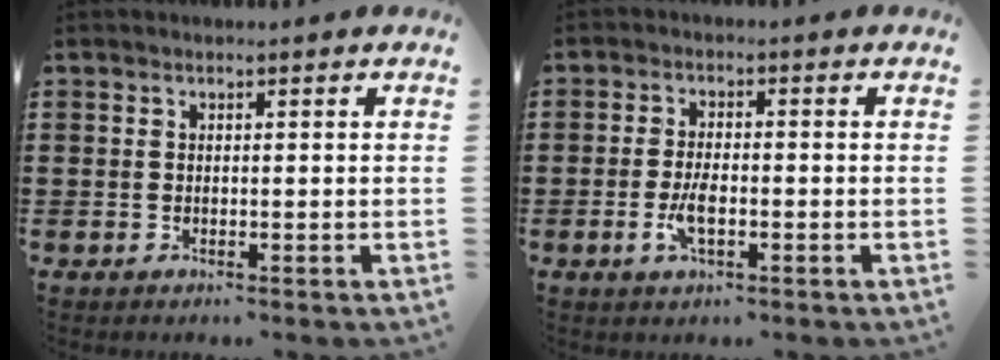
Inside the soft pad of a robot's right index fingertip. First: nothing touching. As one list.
[{"total": 4.1, "force": [-1.2, 1.6, 3.5], "torque": [-0.075, 0.000, -0.025]}]